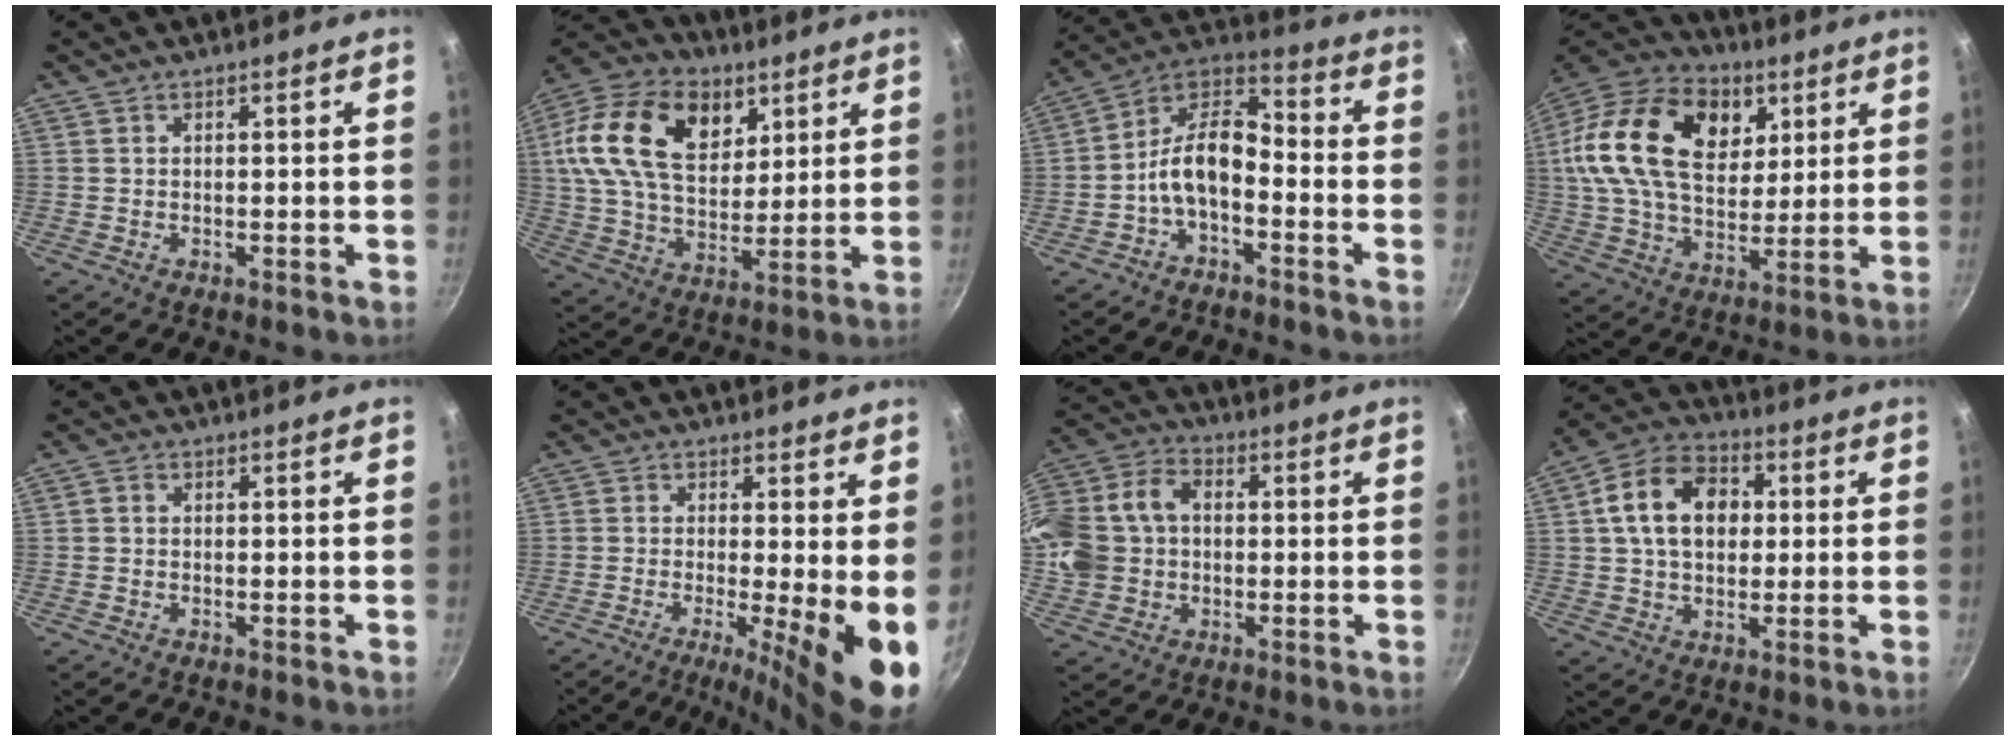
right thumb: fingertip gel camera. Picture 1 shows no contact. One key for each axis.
{"total": 22.7, "fx": 8.3, "fy": 15.0, "fz": 14.9, "tx": -0.259, "ty": -0.010, "tz": 0.136}
{"total": 10.9, "fx": -3.7, "fy": 6.0, "fz": 8.4, "tx": -0.146, "ty": 0.060, "tz": -0.083}
{"total": 26.4, "fx": 8.1, "fy": 17.4, "fz": 18.1, "tx": -0.318, "ty": 0.003, "tz": 0.131}
{"total": 0.8, "fx": -0.1, "fy": 0.7, "fz": 0.4, "tx": -0.008, "ty": 0.004, "tz": -0.002}
{"total": 9.8, "fx": -1.1, "fy": 1.8, "fz": 9.6, "tx": -0.137, "ty": -0.015, "tz": -0.019}
{"total": 17.0, "fx": 1.1, "fy": 13.5, "fz": 10.4, "tx": -0.213, "ty": 0.040, "tz": 0.011}
{"total": 13.8, "fx": 2.3, "fy": 10.0, "fz": 9.2, "tx": -0.132, "ty": 0.019, "tz": 0.024}